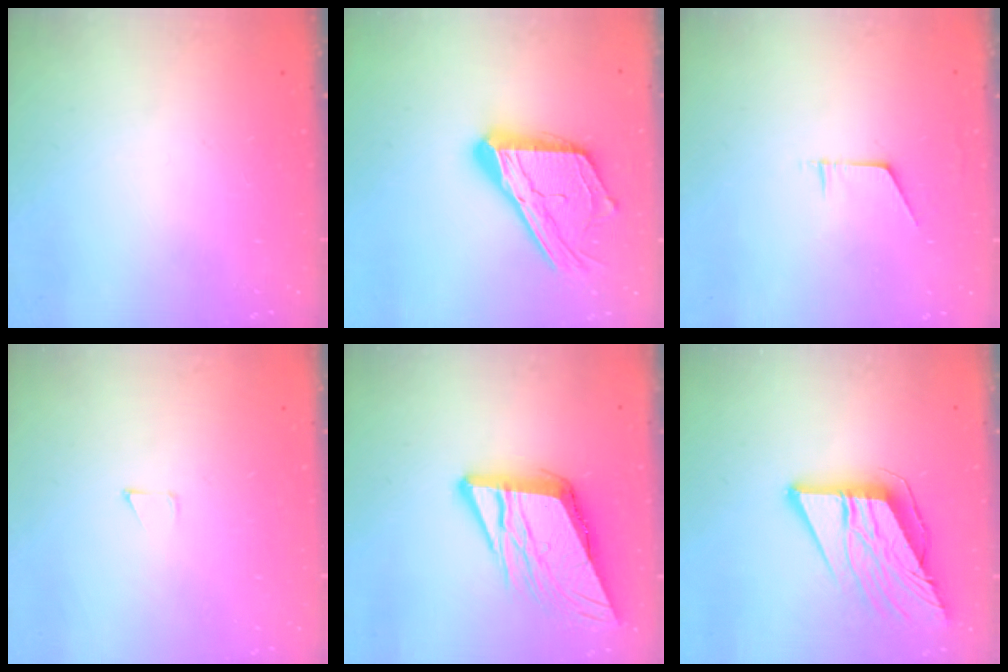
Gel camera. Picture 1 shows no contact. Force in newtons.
{"total": 20.1, "press": 20.1, "slide": 1.7}
{"total": 4.8, "press": 4.7, "slide": 0.4}
{"total": 2.7, "press": 2.7, "slide": 0.2}
{"total": 13.7, "press": 13.4, "slide": 2.6}
{"total": 11.3, "press": 11.2, "slide": 1.5}